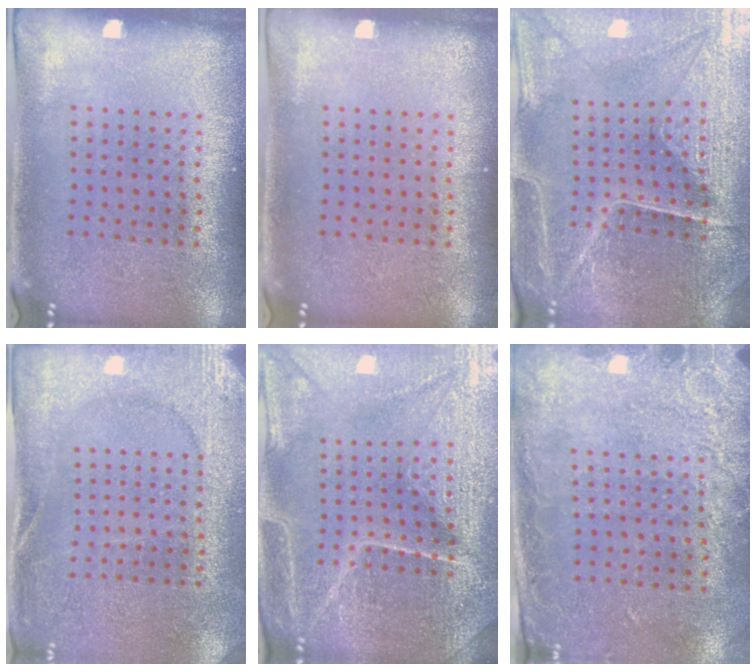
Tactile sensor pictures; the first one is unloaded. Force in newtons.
{"total": 0.0}
{"total": 3.5, "press": 3.5, "slide": 0.4}
{"total": 2.7, "press": 2.6, "slide": 0.4}
{"total": 4.7, "press": 4.5, "slide": 1.4}
{"total": 2.6, "press": 1.9, "slide": 1.8}